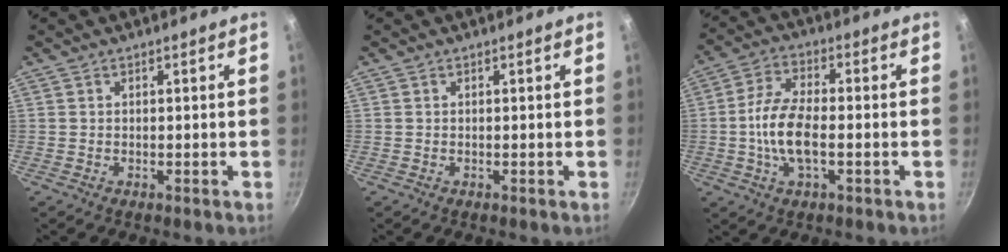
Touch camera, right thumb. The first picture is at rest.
{"total": 0.0}
{"total": 9.9, "force": [-1.6, 4.3, 8.8], "torque": [-0.174, 0.019, -0.039]}